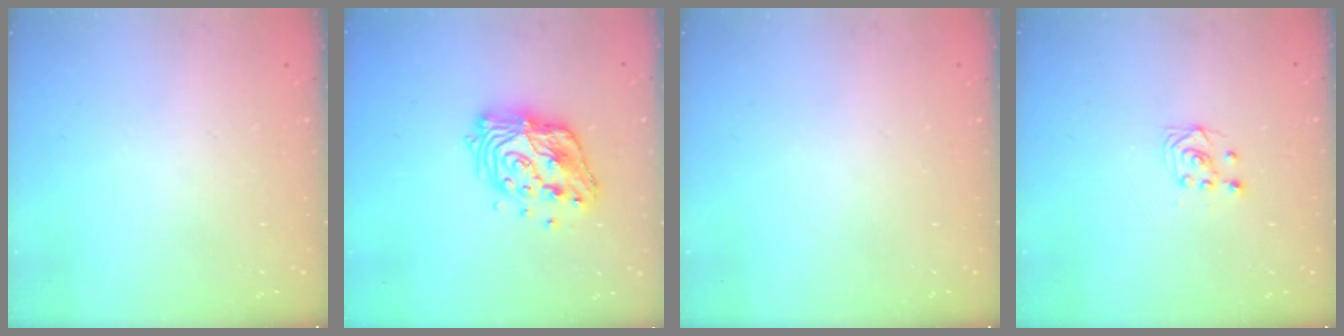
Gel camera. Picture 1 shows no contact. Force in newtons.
{"total": 14.1, "press": 14.1, "slide": 1.1}
{"total": 0.0}
{"total": 2.5, "press": 2.2, "slide": 1.2}